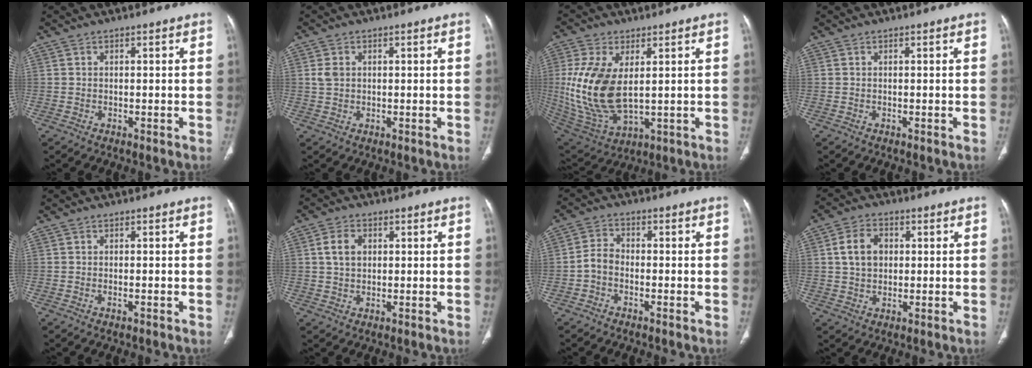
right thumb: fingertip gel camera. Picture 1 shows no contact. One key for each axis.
{"total": 2.1, "fx": 0.5, "fy": 1.6, "fz": 1.3, "tx": -0.023, "ty": 0.003, "tz": 0.013}
{"total": 16.2, "fx": 1.9, "fy": 8.6, "fz": 13.6, "tx": -0.286, "ty": -0.016, "tz": 0.054}
{"total": 0.0}
{"total": 0.7, "fx": -0.3, "fy": 0.1, "fz": 0.6, "tx": -0.011, "ty": 0.003, "tz": -0.005}
{"total": 4.8, "fx": 1.1, "fy": 3.4, "fz": 3.1, "tx": -0.047, "ty": 0.000, "tz": 0.020}
{"total": 3.7, "fx": -1.4, "fy": 2.7, "fz": 2.1, "tx": -0.031, "ty": 0.018, "tz": -0.037}
{"total": 7.2, "fx": 1.3, "fy": 5.4, "fz": 4.5, "tx": -0.063, "ty": 0.003, "tz": 0.022}